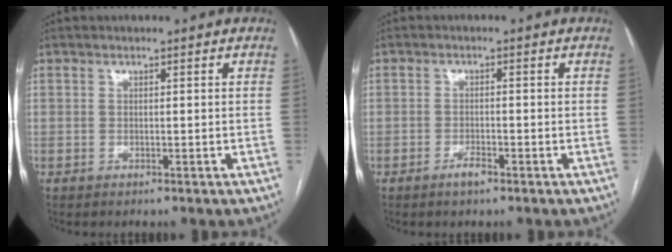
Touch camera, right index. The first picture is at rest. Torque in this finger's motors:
{"motor_torque": [0.39, -0.24, 0.17, 0.01]}